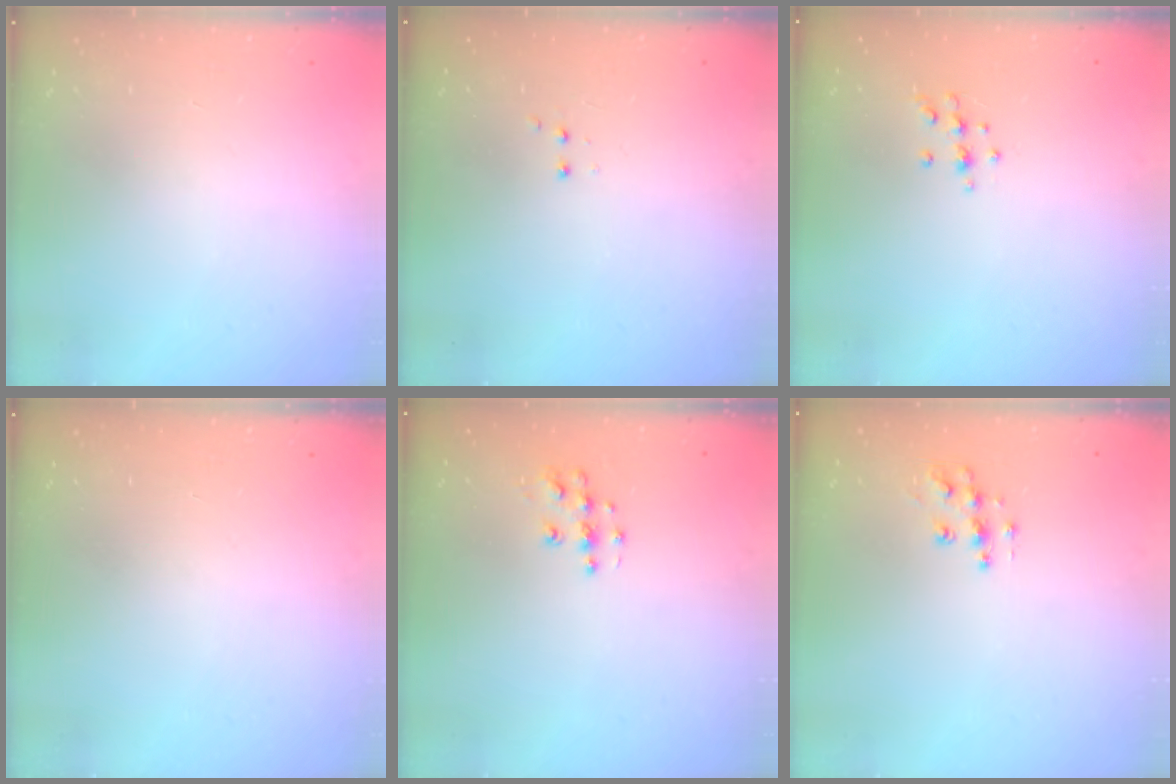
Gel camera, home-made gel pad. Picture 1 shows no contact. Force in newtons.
{"total": 2.8, "press": 2.8, "slide": 0.6}
{"total": 7.0, "press": 7.0, "slide": 0.6}
{"total": 0.0}
{"total": 6.7, "press": 6.7, "slide": 0.3}
{"total": 8.6, "press": 8.6, "slide": 0.3}